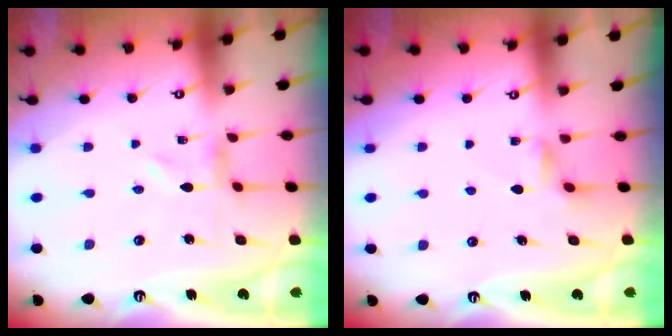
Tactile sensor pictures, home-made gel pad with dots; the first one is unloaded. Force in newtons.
{"total": 1.4, "press": 1.4, "slide": 0.3}